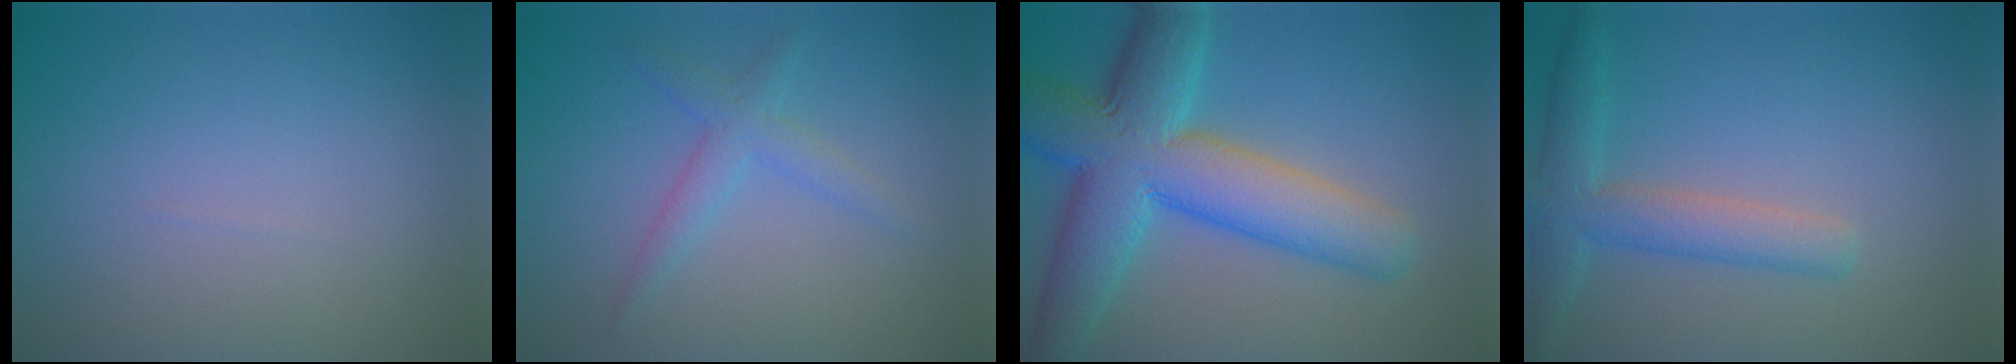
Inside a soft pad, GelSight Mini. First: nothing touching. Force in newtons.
{"total": 2.3, "press": 2.3, "slide": 0.1}
{"total": 10.8, "press": 10.8, "slide": 0.6}
{"total": 3.9, "press": 3.9, "slide": 0.2}